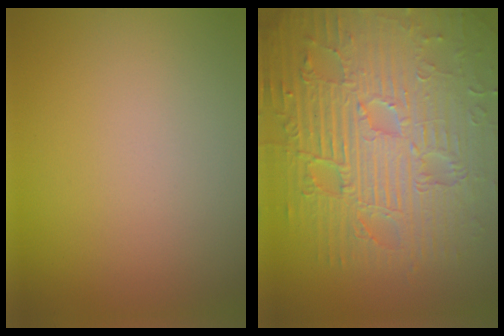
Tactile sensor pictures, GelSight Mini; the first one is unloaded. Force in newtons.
{"total": 12.0, "press": 7.8, "slide": 9.1}